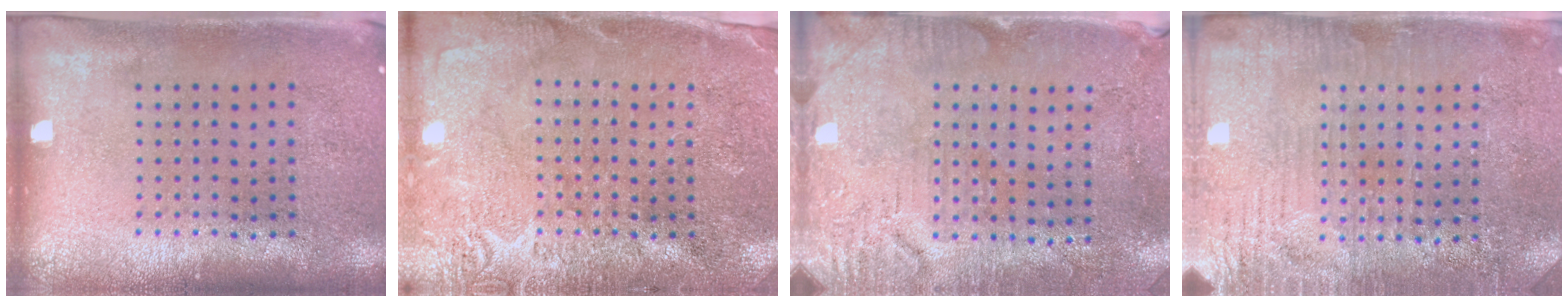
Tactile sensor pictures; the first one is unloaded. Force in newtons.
{"total": 2.8, "press": 2.8, "slide": 0.3}
{"total": 3.2, "press": 2.8, "slide": 1.5}
{"total": 3.2, "press": 3.1, "slide": 0.7}